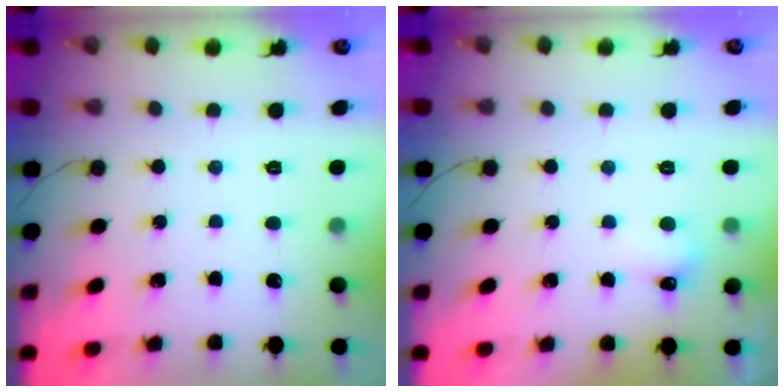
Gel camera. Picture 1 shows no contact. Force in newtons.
{"total": 3.8, "press": 3.7, "slide": 1.1}